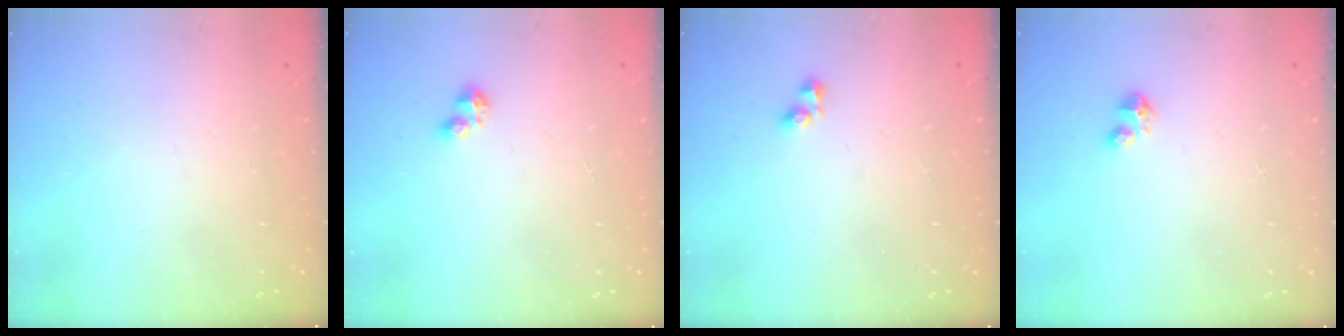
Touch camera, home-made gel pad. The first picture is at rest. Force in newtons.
{"total": 2.4, "press": 2.4, "slide": 0.4}
{"total": 3.0, "press": 3.0, "slide": 0.5}
{"total": 3.3, "press": 3.3, "slide": 0.2}